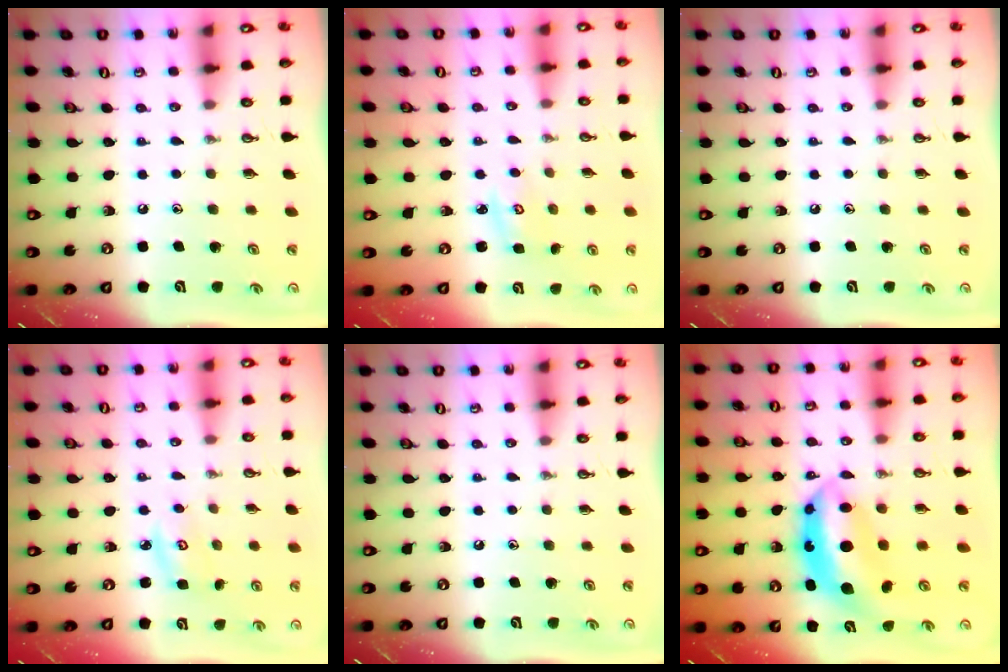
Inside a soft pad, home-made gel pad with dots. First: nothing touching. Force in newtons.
{"total": 3.7, "press": 3.7, "slide": 0.5}
{"total": 0.0}
{"total": 4.7, "press": 4.7, "slide": 0.5}
{"total": 0.0}
{"total": 8.8, "press": 8.8, "slide": 0.3}